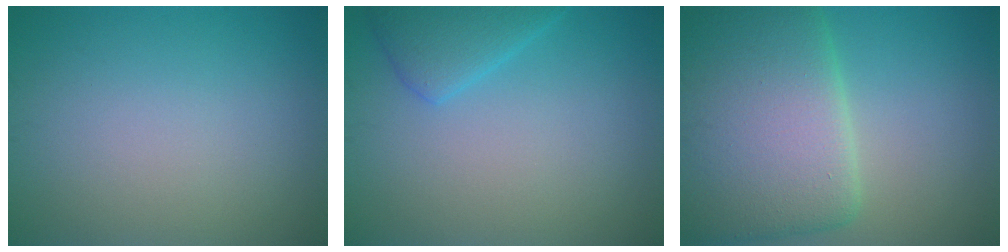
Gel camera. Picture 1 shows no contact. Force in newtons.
{"total": 2.9, "press": 2.9, "slide": 0.2}
{"total": 12.4, "press": 12.3, "slide": 0.6}